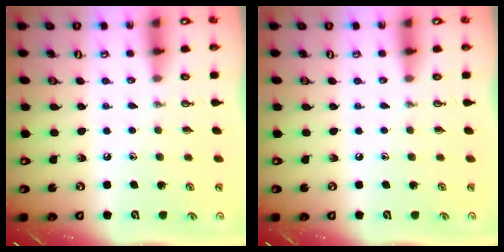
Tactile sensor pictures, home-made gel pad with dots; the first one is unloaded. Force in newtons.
{"total": 0.0}